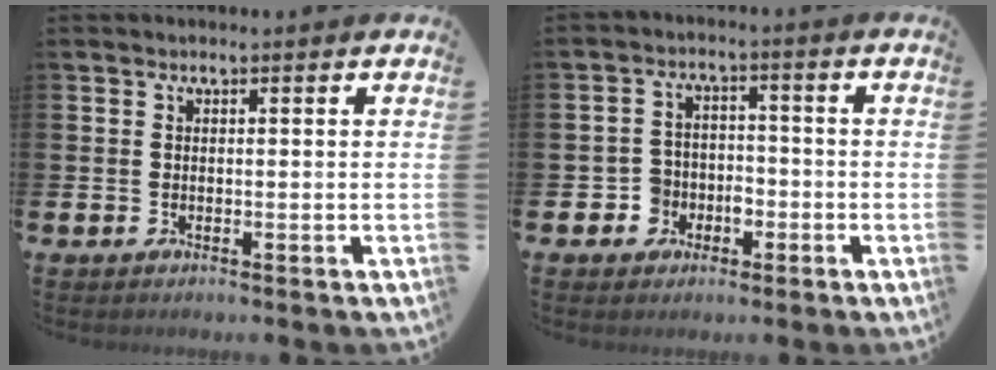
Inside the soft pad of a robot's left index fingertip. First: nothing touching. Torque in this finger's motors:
{"motor_torque": [0.26, -0.04, 0.03, 0.04]}